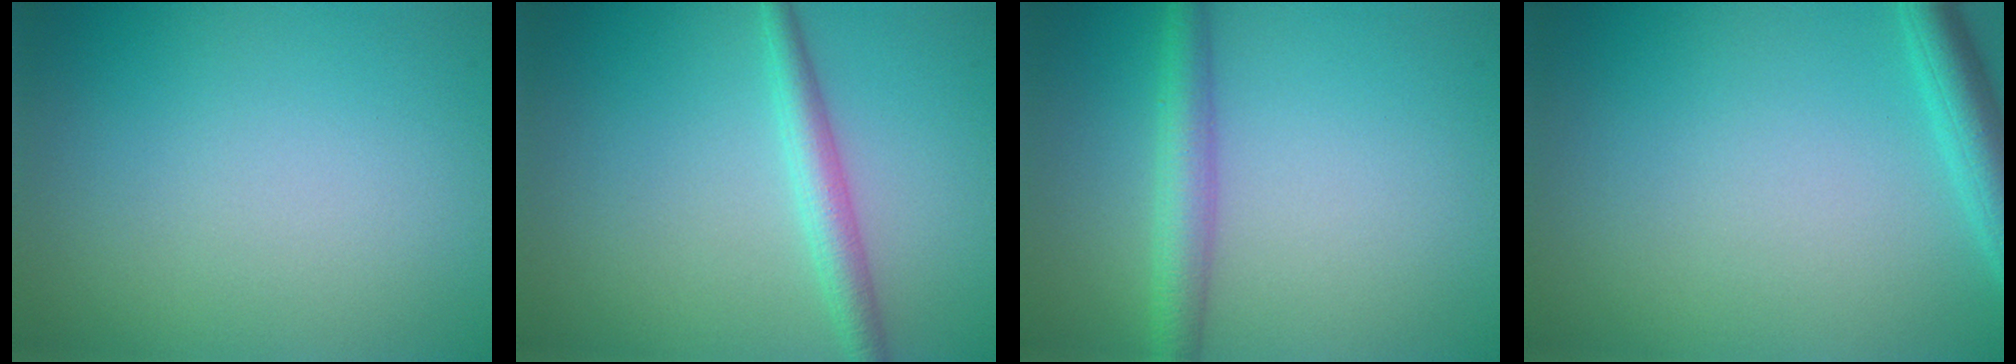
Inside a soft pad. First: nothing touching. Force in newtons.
{"total": 2.6, "press": 2.6, "slide": 0.1}
{"total": 3.1, "press": 3.1, "slide": 0.1}
{"total": 3.0, "press": 2.9, "slide": 0.2}